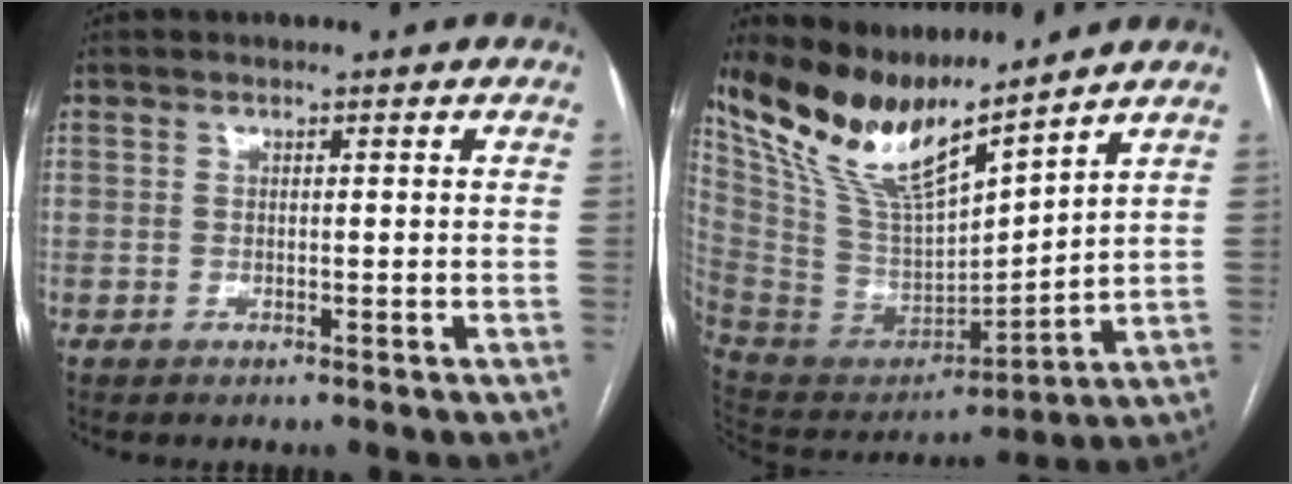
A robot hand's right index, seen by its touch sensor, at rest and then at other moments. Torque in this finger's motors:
{"motor_torque": [1.02, 1.12, 0.34, 0.07]}